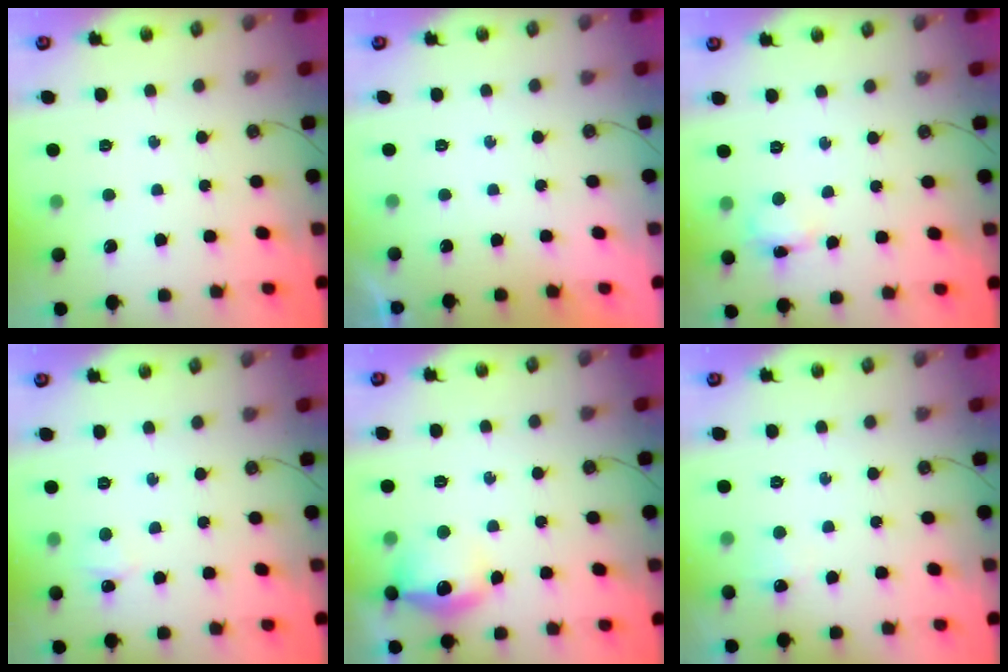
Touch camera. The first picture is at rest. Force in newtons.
{"total": 0.0}
{"total": 3.8, "press": 3.7, "slide": 0.2}
{"total": 2.8, "press": 2.8, "slide": 0.3}
{"total": 13.7, "press": 13.6, "slide": 1.0}
{"total": 5.3, "press": 5.2, "slide": 0.7}